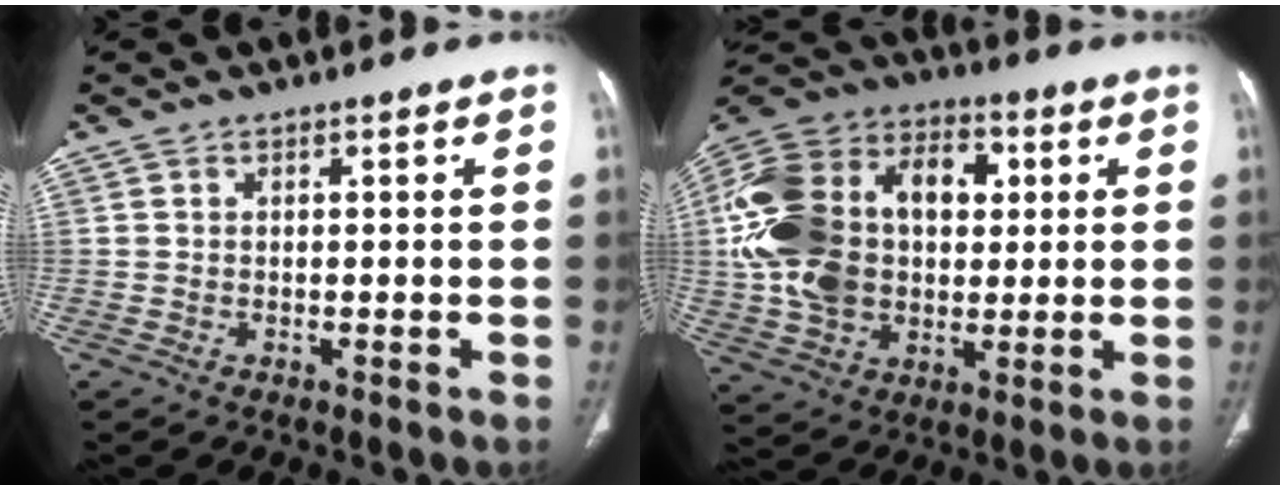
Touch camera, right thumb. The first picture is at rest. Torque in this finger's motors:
{"motor_torque": [2.54, 2.47, 2.15, 0.08, 0.26]}